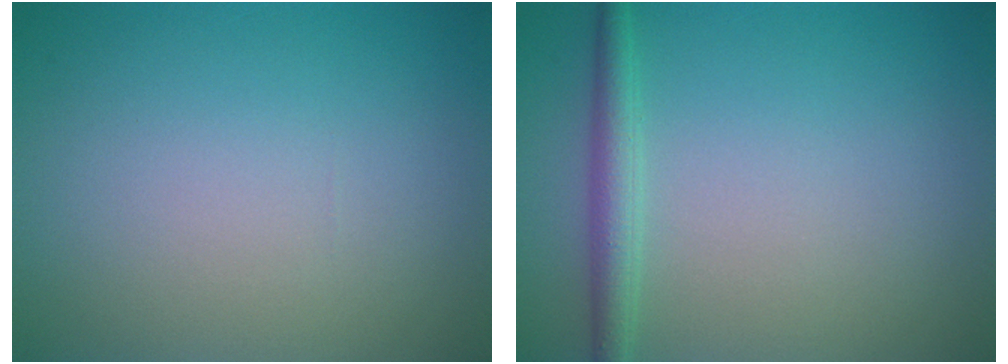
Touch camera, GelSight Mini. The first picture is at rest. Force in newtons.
{"total": 2.2, "press": 2.2, "slide": 0.0}